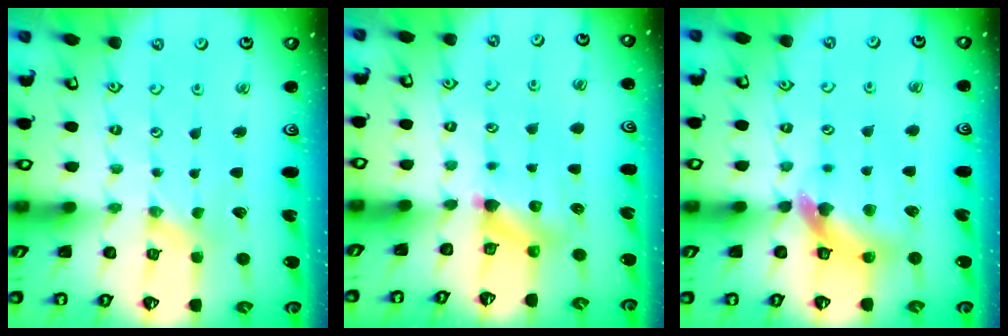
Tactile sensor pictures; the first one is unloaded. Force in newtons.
{"total": 7.1, "press": 7.0, "slide": 0.7}
{"total": 10.5, "press": 10.4, "slide": 1.6}